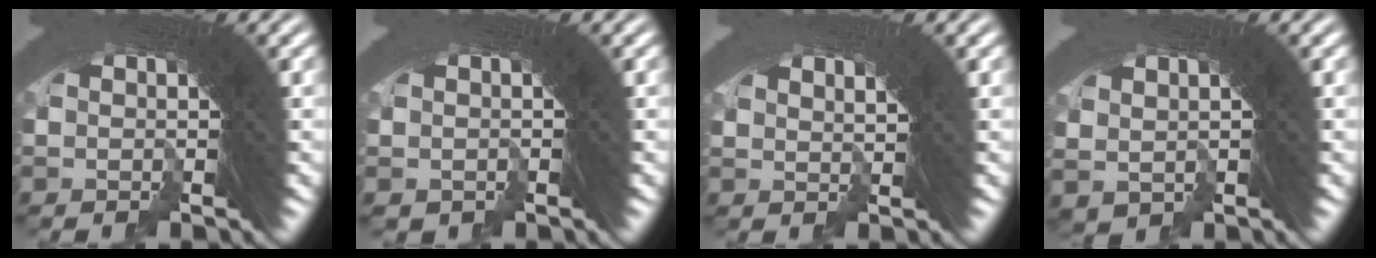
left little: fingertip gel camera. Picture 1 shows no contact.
{"total": 0.9, "force": [-0.4, 0.5, -0.6], "torque": [0.002, -0.005, -0.002]}
{"total": 1.2, "force": [-0.1, 1.1, 0.5], "torque": [-0.033, -0.011, 0.002]}
{"total": 3.0, "force": [-0.1, 2.7, 1.1], "torque": [-0.048, -0.008, 0.005]}